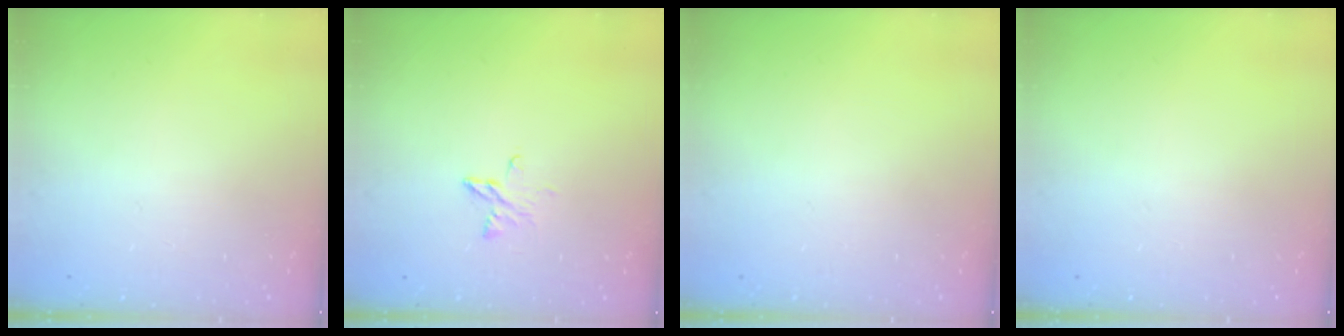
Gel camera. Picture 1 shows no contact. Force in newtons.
{"total": 4.7, "press": 4.7, "slide": 0.4}
{"total": 0.0}
{"total": 0.0}